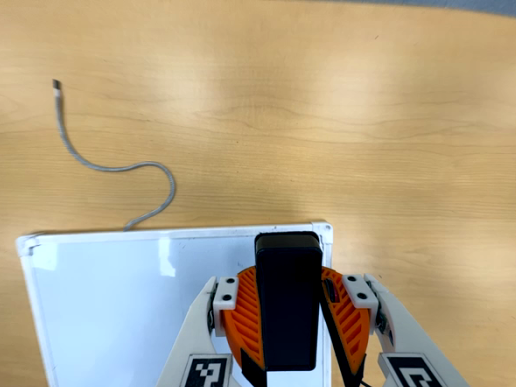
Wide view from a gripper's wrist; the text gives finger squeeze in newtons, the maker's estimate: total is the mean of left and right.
{"total": 7.9, "left": 7.6, "right": 8.3}